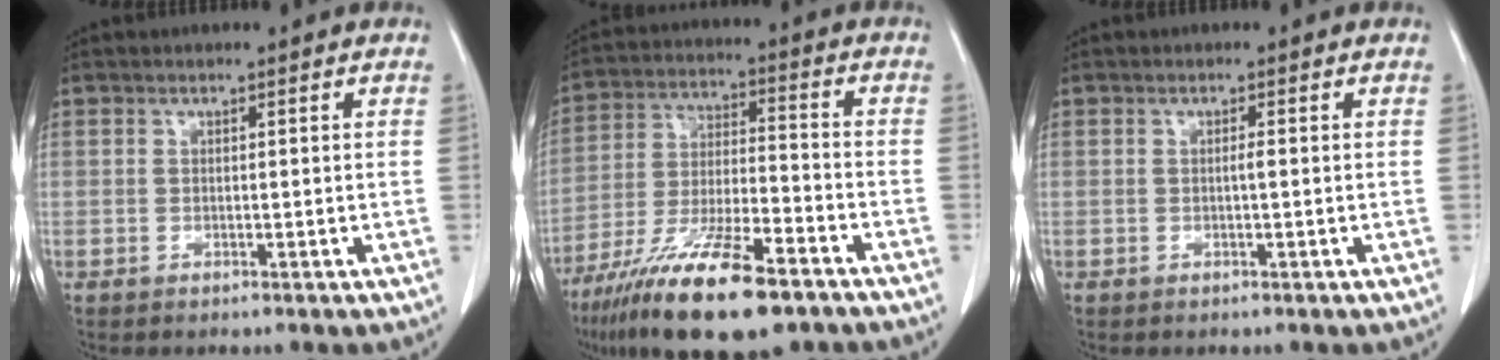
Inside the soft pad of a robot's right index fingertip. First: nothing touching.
{"total": 18.1, "force": [-12.0, 3.6, 13.1], "torque": [-0.244, -0.035, -0.214]}
{"total": 0.7, "force": [-0.1, -0.1, 0.7], "torque": [-0.012, 0.000, -0.003]}